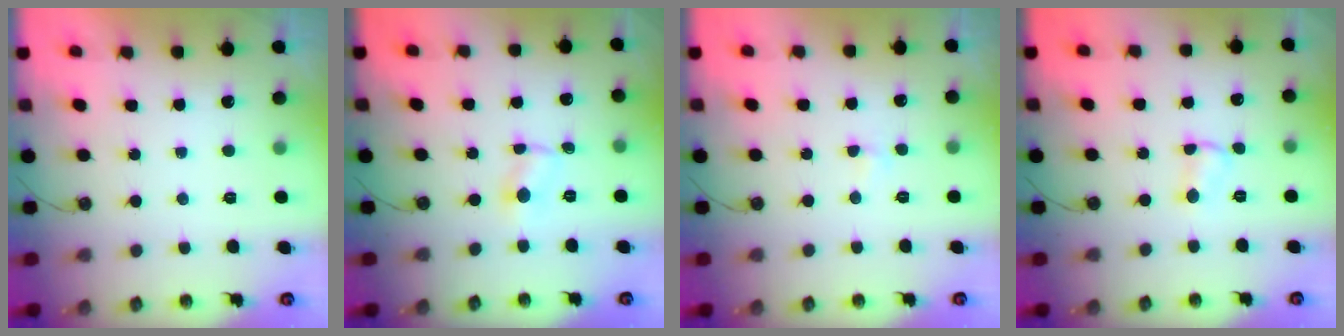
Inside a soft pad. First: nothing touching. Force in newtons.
{"total": 1.8, "press": 1.8, "slide": 0.2}
{"total": 2.8, "press": 2.8, "slide": 0.5}
{"total": 2.8, "press": 2.8, "slide": 0.4}